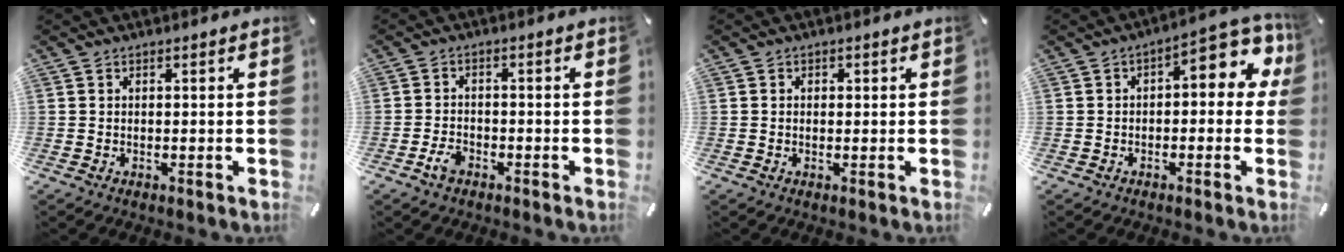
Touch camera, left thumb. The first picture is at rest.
{"total": 3.2, "force": [-2.0, 1.9, 1.6], "torque": [-0.041, 0.006, -0.041]}
{"total": 0.9, "force": [0.0, 0.8, 0.5], "torque": [-0.009, 0.005, -0.001]}
{"total": 8.4, "force": [1.8, 3.9, 7.2], "torque": [-0.090, -0.020, 0.023]}